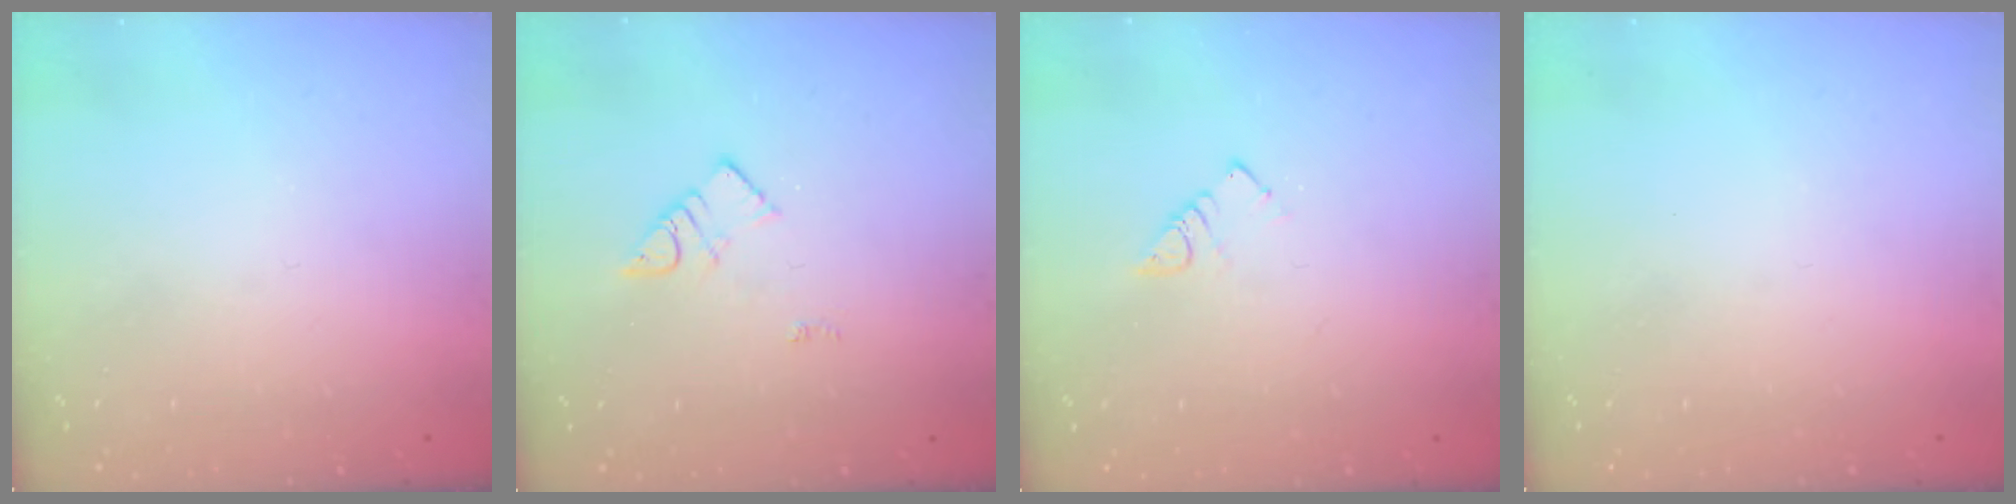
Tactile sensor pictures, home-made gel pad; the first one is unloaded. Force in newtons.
{"total": 3.6, "press": 3.6, "slide": 0.4}
{"total": 2.9, "press": 2.9, "slide": 0.5}
{"total": 0.0}